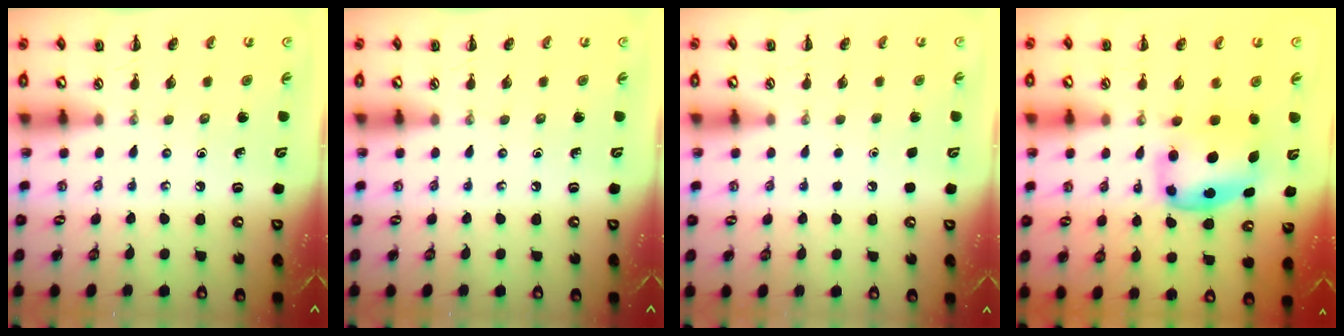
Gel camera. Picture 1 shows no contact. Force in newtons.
{"total": 0.0}
{"total": 1.7, "press": 1.7, "slide": 0.1}
{"total": 5.9, "press": 5.7, "slide": 1.3}